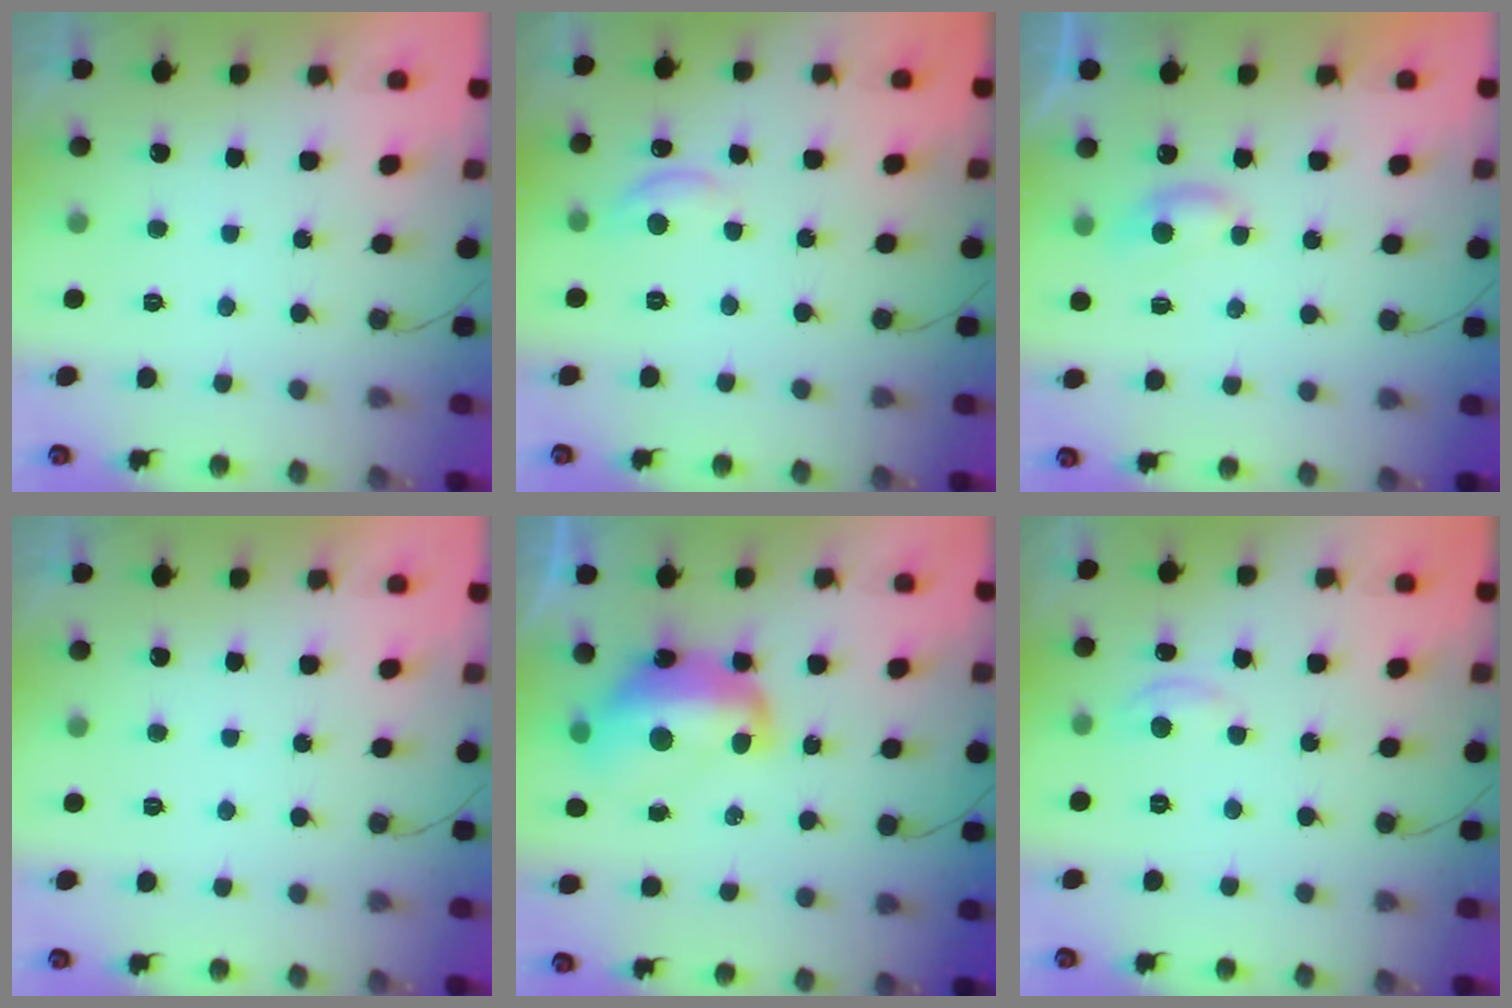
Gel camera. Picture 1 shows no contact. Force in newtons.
{"total": 8.5, "press": 8.4, "slide": 0.5}
{"total": 5.0, "press": 4.9, "slide": 0.6}
{"total": 0.0}
{"total": 14.9, "press": 14.9, "slide": 1.1}
{"total": 2.9, "press": 2.8, "slide": 0.4}